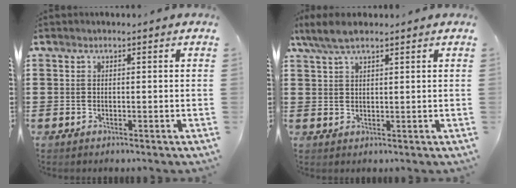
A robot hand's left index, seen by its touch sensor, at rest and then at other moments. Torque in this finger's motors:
{"motor_torque": [0.13, -0.13, 0.15, 0.10]}